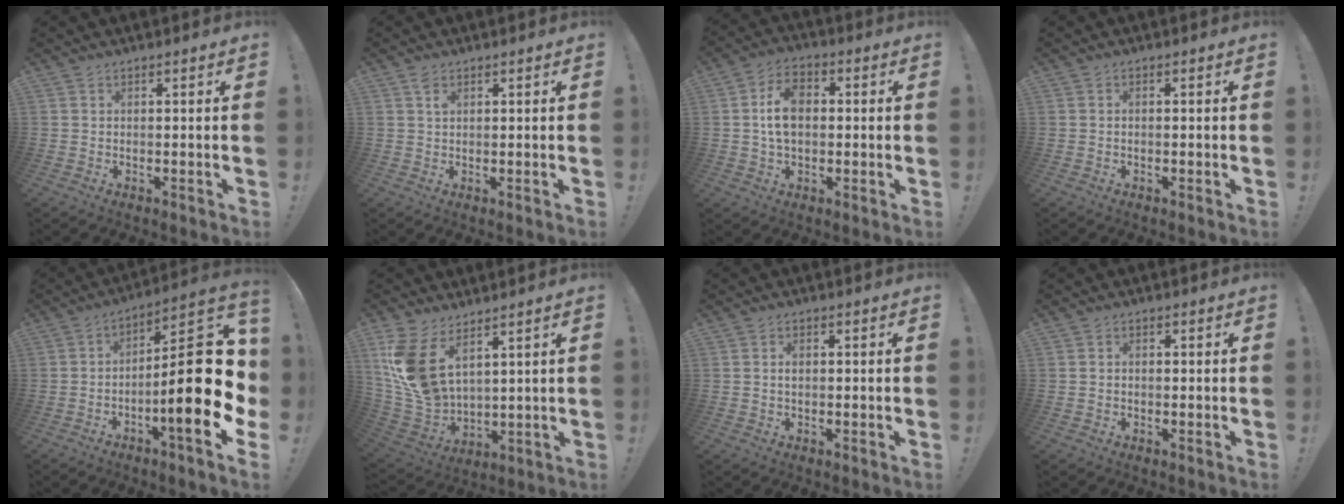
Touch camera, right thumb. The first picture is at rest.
{"total": 1.2, "force": [0.7, 0.6, 0.8], "torque": [-0.017, 0.002, 0.012]}
{"total": 10.2, "force": [0.4, 7.0, 7.3], "torque": [-0.124, 0.010, 0.010]}
{"total": 0.8, "force": [-0.5, 0.3, 0.5], "torque": [-0.016, 0.003, -0.007]}
{"total": 24.9, "force": [-4.3, 7.5, 23.4], "torque": [-0.351, 0.024, -0.064]}
{"total": 14.6, "force": [6.9, 8.4, 9.8], "torque": [-0.213, -0.050, 0.130]}
{"total": 1.9, "force": [-0.1, 1.3, 1.4], "torque": [-0.029, 0.006, -0.002]}
{"total": 1.2, "force": [-0.6, 0.8, 0.6], "torque": [-0.018, 0.007, -0.010]}